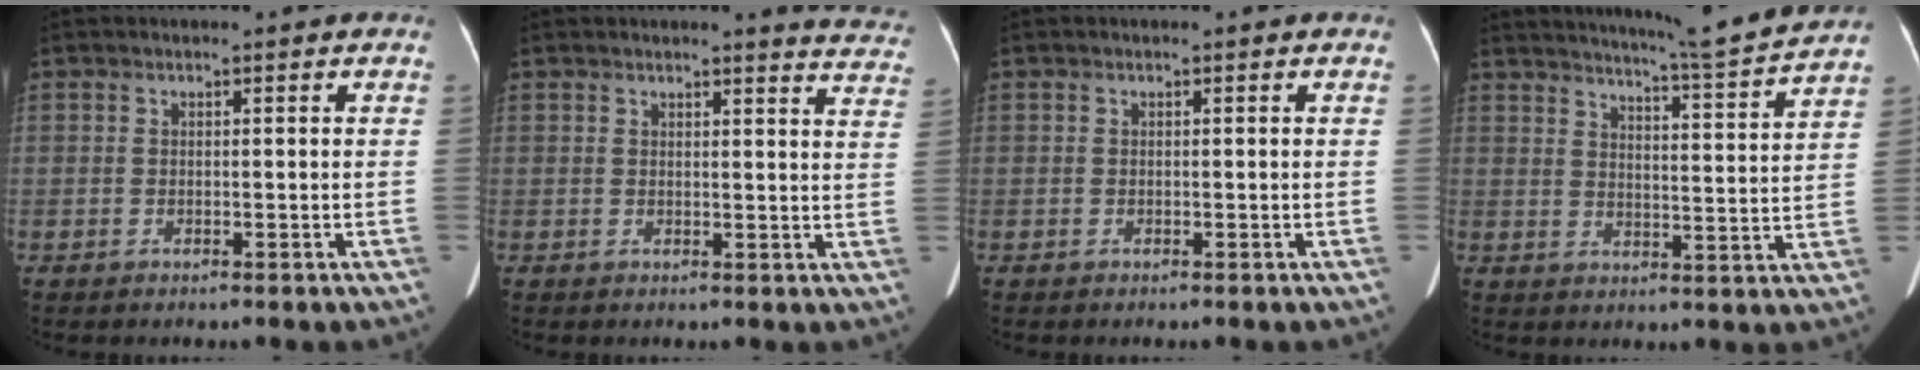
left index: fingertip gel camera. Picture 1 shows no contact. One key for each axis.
{"total": 8.8, "fx": 8.6, "fy": 0.6, "fz": 1.7, "tx": 0.006, "ty": -0.048, "tz": 0.061}
{"total": 0.0}
{"total": 12.8, "fx": 11.8, "fy": -1.7, "fz": 4.6, "tx": -0.085, "ty": -0.031, "tz": 0.158}